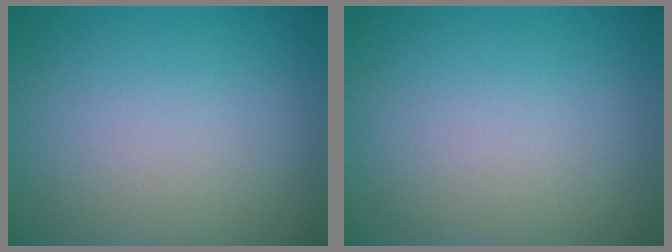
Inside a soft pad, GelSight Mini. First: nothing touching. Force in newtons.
{"total": 0.0}